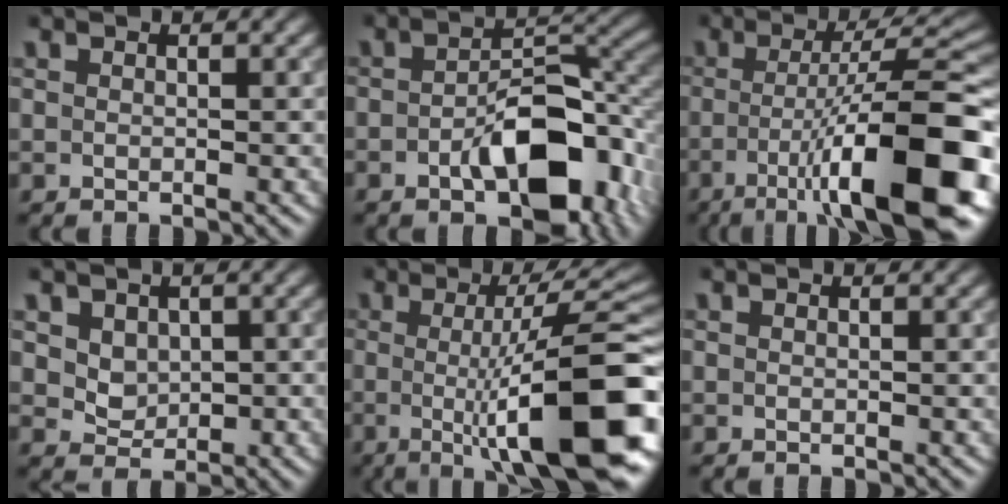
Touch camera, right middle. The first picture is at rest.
{"total": 9.8, "force": [-3.6, 4.8, 7.8], "torque": [-0.111, 0.003, -0.054]}
{"total": 13.4, "force": [-4.4, 3.2, 12.2], "torque": [-0.181, 0.003, -0.068]}
{"total": 2.6, "force": [0.8, 2.1, 1.3], "torque": [-0.030, -0.009, 0.026]}
{"total": 14.2, "force": [-1.9, 3.3, 13.7], "torque": [-0.163, -0.002, -0.032]}
{"total": 0.0}